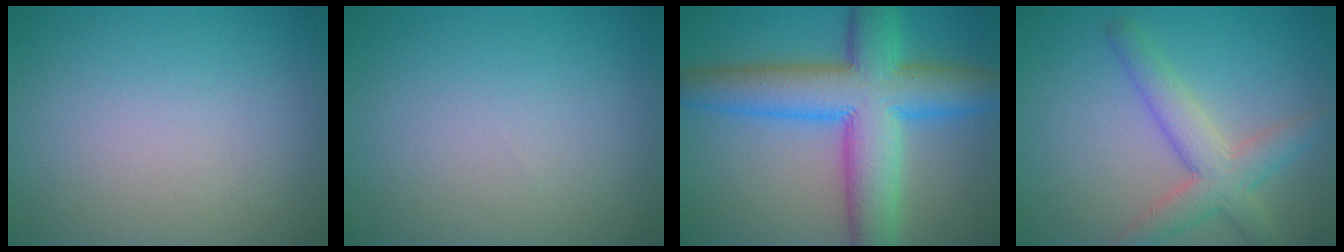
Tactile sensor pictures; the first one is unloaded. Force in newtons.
{"total": 0.0}
{"total": 11.0, "press": 11.0, "slide": 0.2}
{"total": 4.6, "press": 4.6, "slide": 0.3}